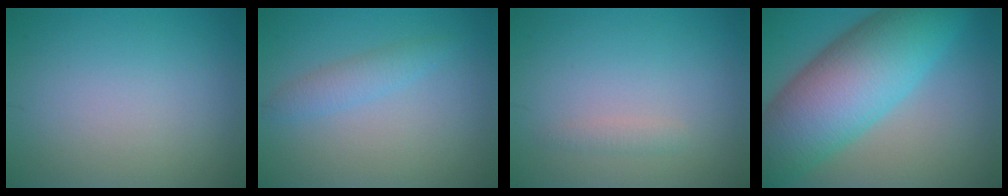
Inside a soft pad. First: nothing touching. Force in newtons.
{"total": 2.0, "press": 2.0, "slide": 0.1}
{"total": 0.9, "press": 0.9, "slide": 0.0}
{"total": 12.9, "press": 12.9, "slide": 0.1}